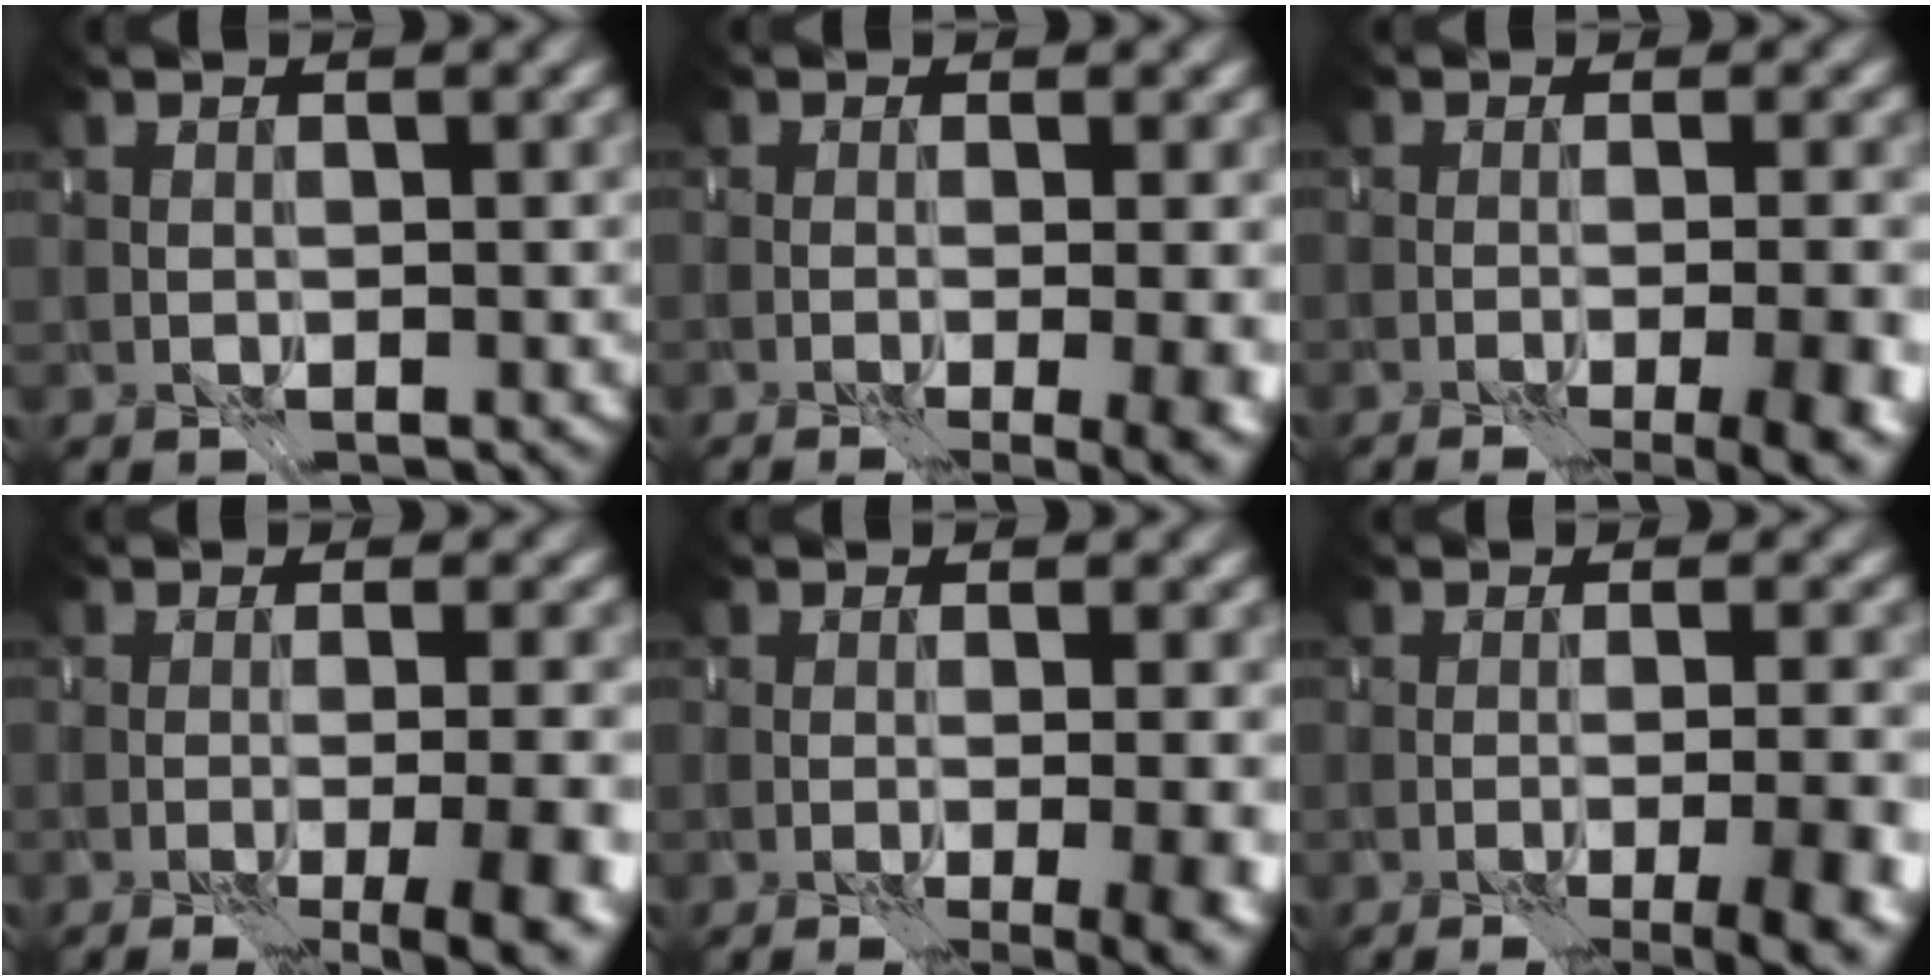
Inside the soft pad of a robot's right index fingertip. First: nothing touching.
{"total": 8.4, "force": [-1.5, 4.1, 7.2], "torque": [-0.071, -0.017, 0.013]}
{"total": 11.4, "force": [-5.9, 4.9, 8.5], "torque": [-0.075, -0.008, -0.056]}
{"total": 11.4, "force": [-5.9, 4.0, 8.9], "torque": [-0.077, -0.003, -0.047]}
{"total": 9.2, "force": [-2.7, 4.2, 7.7], "torque": [-0.074, -0.015, -0.005]}
{"total": 12.0, "force": [-7.0, 4.4, 8.7], "torque": [-0.071, -0.002, -0.069]}